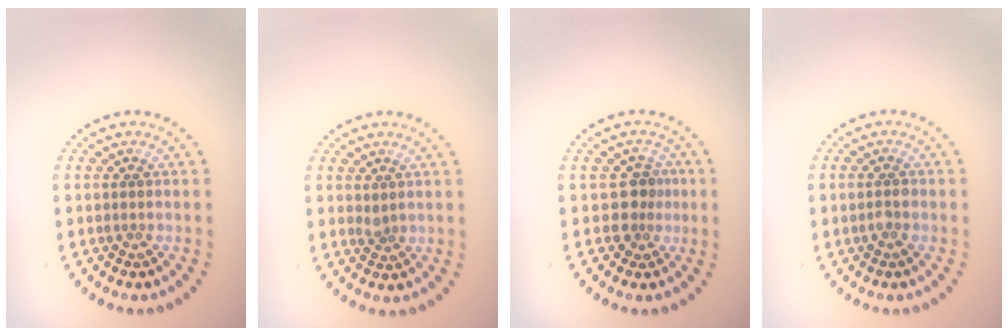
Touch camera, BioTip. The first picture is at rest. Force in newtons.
{"total": 0.6, "press": 0.5, "slide": 0.4}
{"total": 2.2, "press": 1.8, "slide": 1.4}
{"total": 1.0, "press": 1.0, "slide": 0.2}